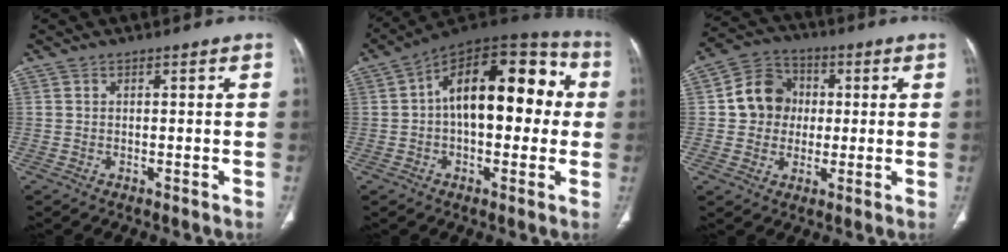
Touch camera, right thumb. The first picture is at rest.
{"total": 20.4, "force": [2.1, 11.0, 17.0], "torque": [-0.217, 0.049, 0.020]}
{"total": 9.8, "force": [0.6, 8.9, 4.2], "torque": [-0.041, 0.017, 0.000]}